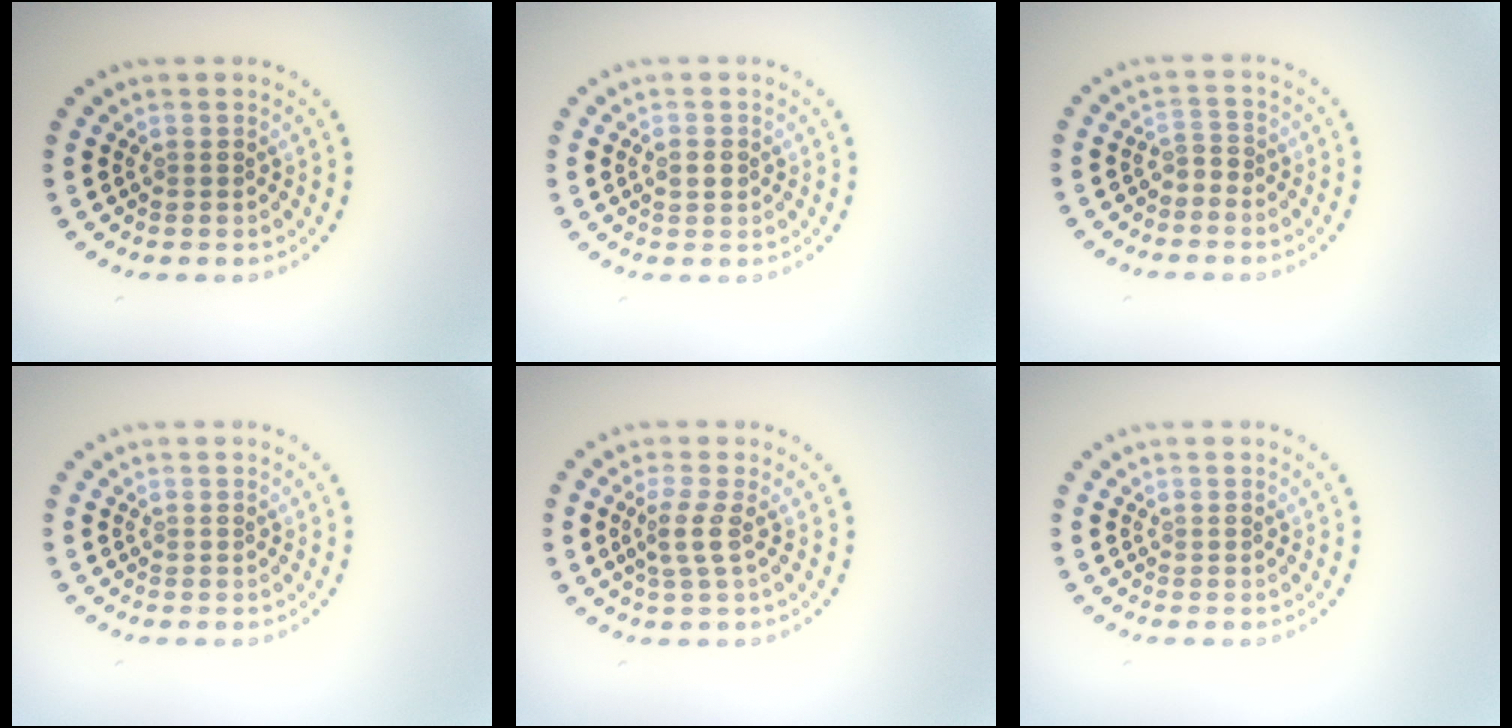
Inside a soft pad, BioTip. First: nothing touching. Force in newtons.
{"total": 0.8, "press": 0.8, "slide": 0.2}
{"total": 1.0, "press": 0.8, "slide": 0.7}
{"total": 0.0}
{"total": 2.0, "press": 1.5, "slide": 1.2}
{"total": 0.0}